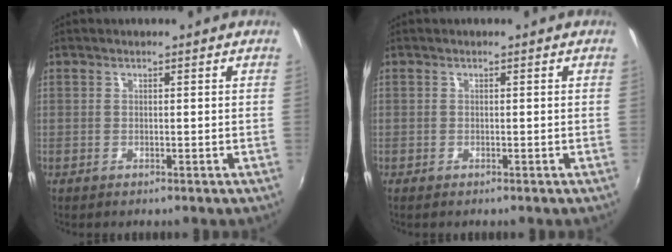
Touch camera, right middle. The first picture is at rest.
{"total": 0.0}